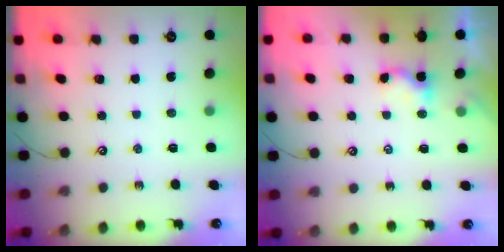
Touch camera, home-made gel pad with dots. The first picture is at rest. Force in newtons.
{"total": 1.7, "press": 1.6, "slide": 0.5}